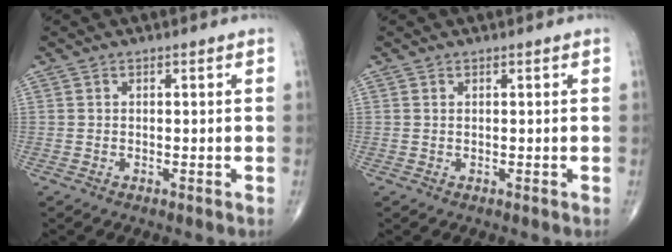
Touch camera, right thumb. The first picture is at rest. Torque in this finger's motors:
{"motor_torque": [0.17, 0.10, -0.31, -0.38, -0.01]}